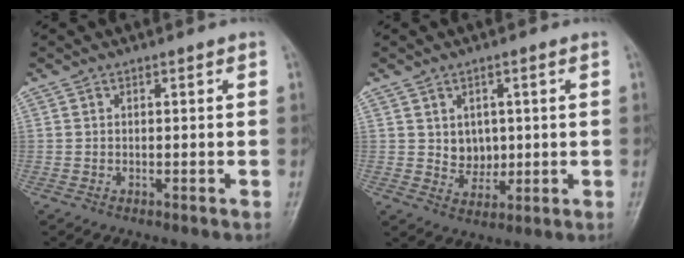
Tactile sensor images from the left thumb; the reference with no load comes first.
{"total": 4.9, "force": [0.9, 4.1, 2.5], "torque": [-0.012, -0.009, 0.023]}